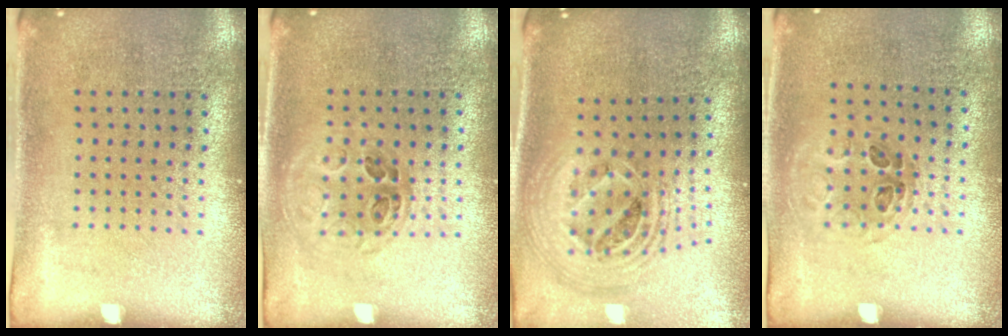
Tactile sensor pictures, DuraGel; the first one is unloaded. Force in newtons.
{"total": 1.0, "press": 0.9, "slide": 0.3}
{"total": 2.4, "press": 1.8, "slide": 1.6}
{"total": 1.0, "press": 0.7, "slide": 0.7}